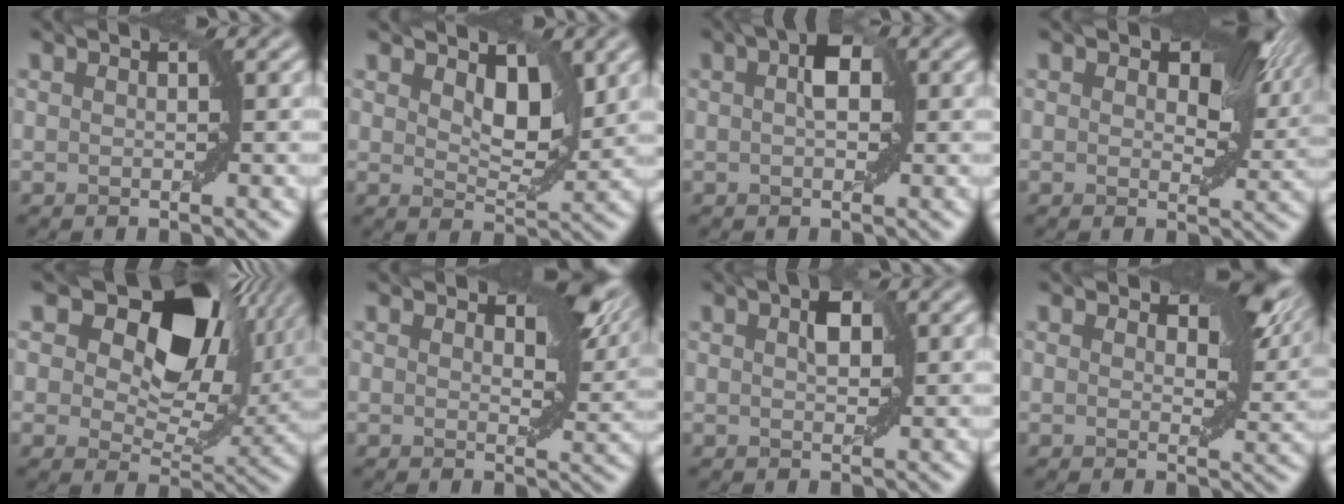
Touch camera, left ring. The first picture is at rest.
{"total": 3.8, "force": [1.7, 2.0, 2.8], "torque": [-0.052, -0.009, 0.028]}
{"total": 2.9, "force": [0.6, 1.5, 2.5], "torque": [-0.037, 0.010, 0.003]}
{"total": 7.7, "force": [2.8, 4.2, 5.8], "torque": [-0.072, 0.002, 0.037]}
{"total": 13.0, "force": [6.5, 7.6, 8.4], "torque": [-0.120, 0.006, 0.101]}
{"total": 5.7, "force": [2.7, 2.8, 4.2], "torque": [-0.051, -0.004, 0.038]}
{"total": 2.0, "force": [0.8, 1.0, 1.6], "torque": [-0.024, 0.005, 0.014]}
{"total": 6.1, "force": [2.6, 3.2, 4.6], "torque": [-0.057, -0.003, 0.036]}